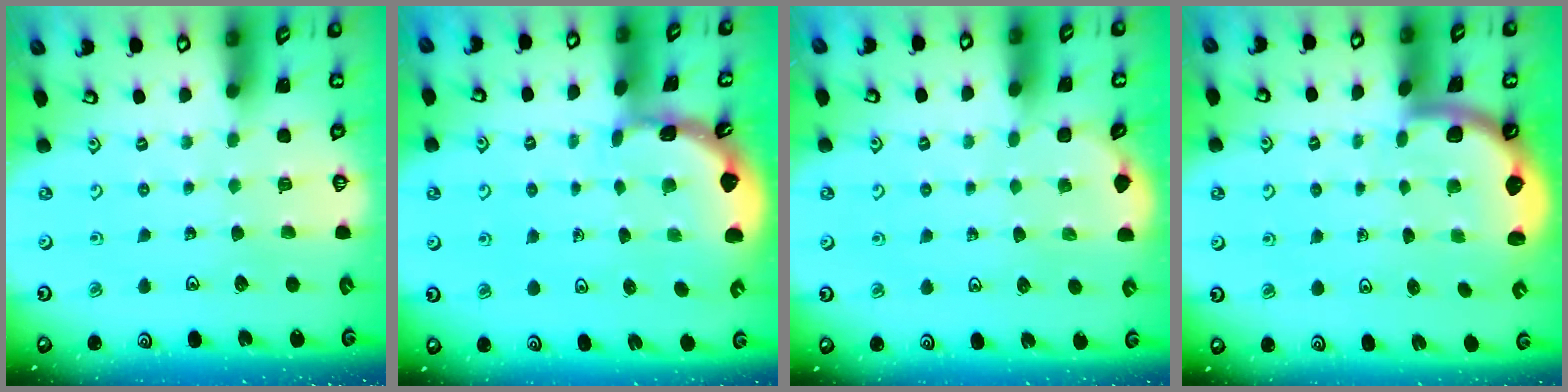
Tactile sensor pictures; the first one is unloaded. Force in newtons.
{"total": 1.7, "press": 1.6, "slide": 0.1}
{"total": 0.9, "press": 0.9, "slide": 0.1}
{"total": 1.9, "press": 1.8, "slide": 0.3}